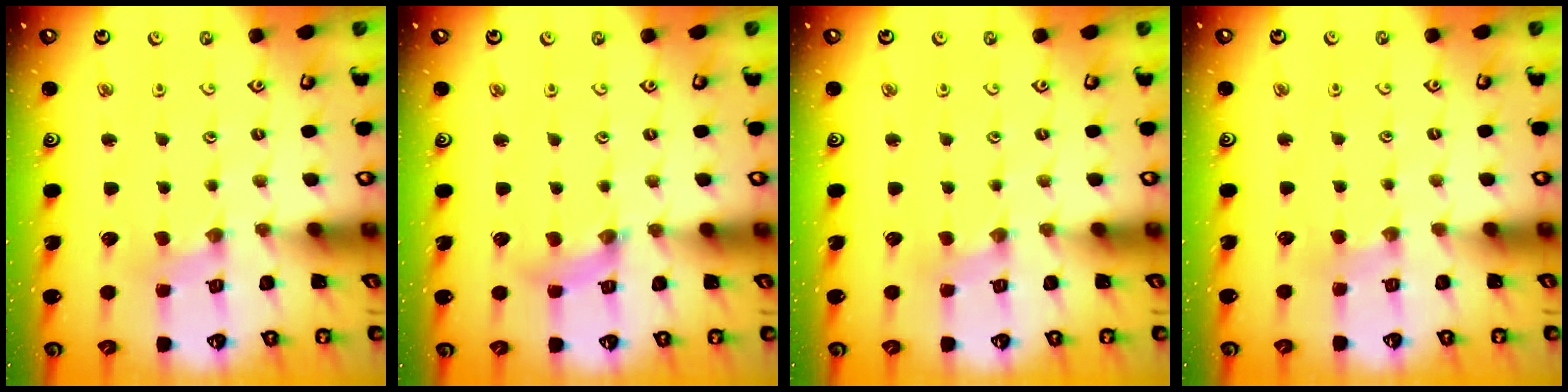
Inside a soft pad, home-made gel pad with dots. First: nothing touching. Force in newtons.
{"total": 2.1, "press": 2.1, "slide": 0.3}
{"total": 0.0}
{"total": 1.6, "press": 1.5, "slide": 0.4}